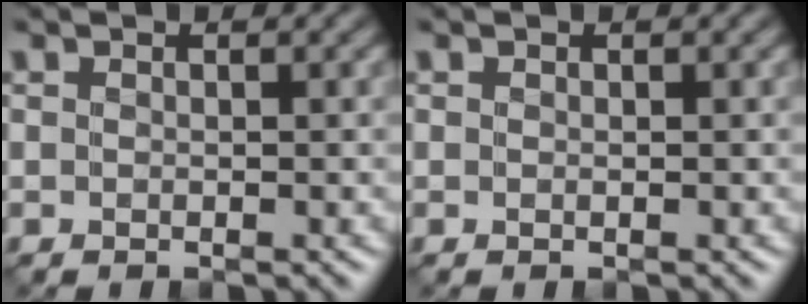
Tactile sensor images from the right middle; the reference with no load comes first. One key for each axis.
{"total": 0.0}